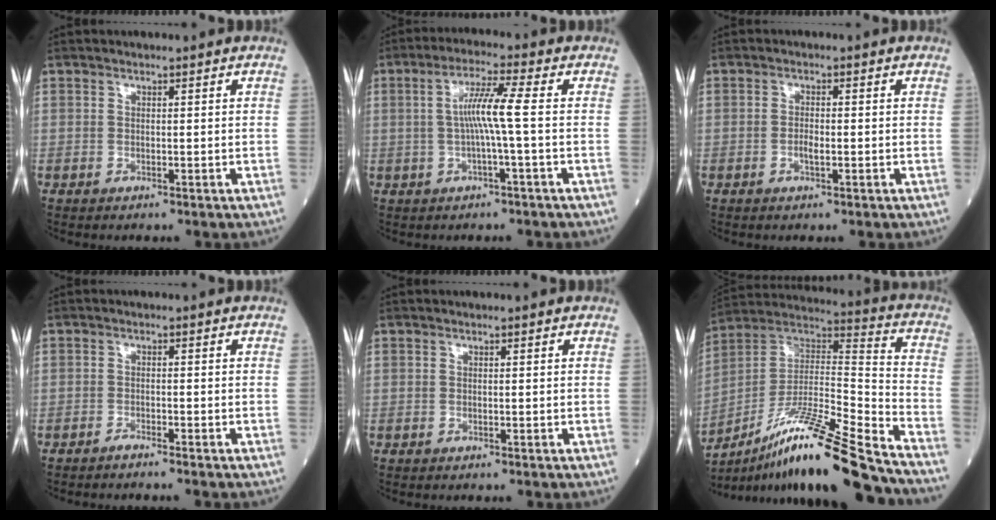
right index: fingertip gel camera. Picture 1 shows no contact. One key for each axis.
{"total": 6.0, "fx": -0.2, "fy": -0.8, "fz": 6.0, "tx": -0.119, "ty": 0.010, "tz": -0.004}
{"total": 1.6, "fx": -0.5, "fy": 0.4, "fz": 1.5, "tx": -0.032, "ty": 0.000, "tz": -0.010}
{"total": 1.6, "fx": -1.4, "fy": -0.4, "fz": 0.5, "tx": -0.012, "ty": 0.001, "tz": -0.022}
{"total": 0.0}
{"total": 21.8, "fx": -16.5, "fy": 0.1, "fz": 14.3, "tx": -0.259, "ty": -0.005, "tz": -0.296}